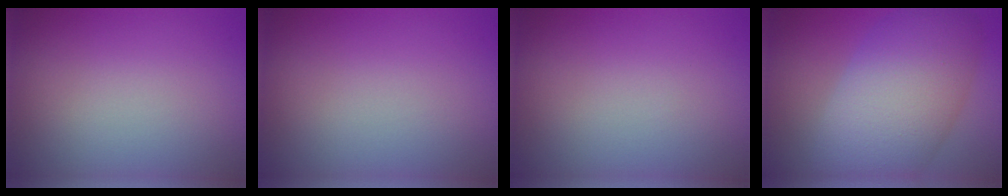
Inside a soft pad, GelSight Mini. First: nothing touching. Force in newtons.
{"total": 0.0}
{"total": 0.0}
{"total": 10.6, "press": 10.6, "slide": 0.8}